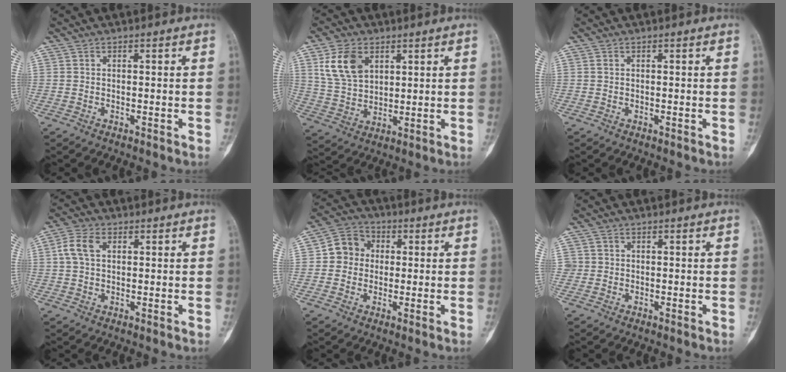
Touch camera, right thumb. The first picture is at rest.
{"total": 9.9, "force": [4.2, 6.5, 6.1], "torque": [-0.102, -0.012, 0.090]}
{"total": 0.0}
{"total": 5.2, "force": [1.3, 3.4, 3.7], "torque": [-0.081, 0.013, 0.022]}
{"total": 7.1, "force": [0.3, 6.4, 2.9], "torque": [-0.024, 0.017, -0.009]}
{"total": 1.3, "force": [0.0, 1.3, 0.1], "torque": [0.007, 0.005, -0.003]}